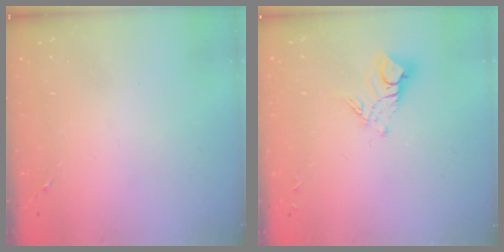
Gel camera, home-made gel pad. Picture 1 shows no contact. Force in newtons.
{"total": 9.7, "press": 9.6, "slide": 0.8}